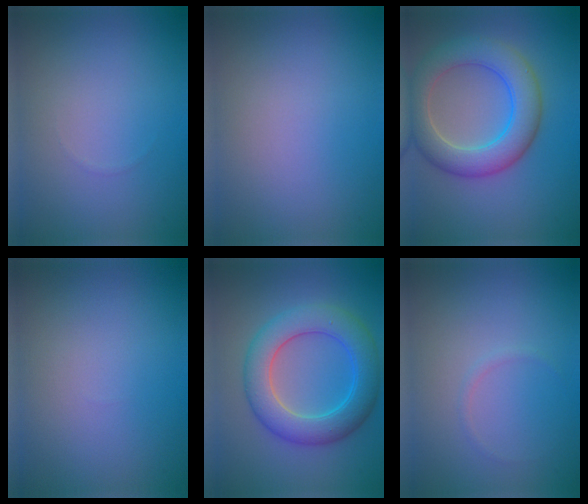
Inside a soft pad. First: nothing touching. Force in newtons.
{"total": 0.0}
{"total": 6.5, "press": 6.5, "slide": 0.3}
{"total": 0.0}
{"total": 6.6, "press": 6.6, "slide": 0.4}
{"total": 0.5, "press": 0.5, "slide": 0.1}